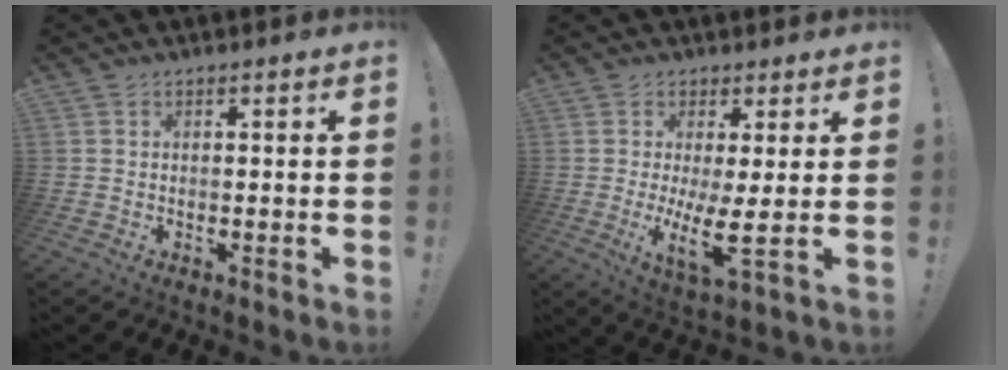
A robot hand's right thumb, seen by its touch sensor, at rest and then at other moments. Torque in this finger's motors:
{"motor_torque": [0.19, 0.24, 0.54, 0.41, 0.26]}